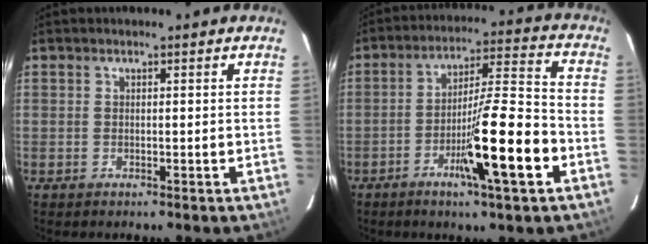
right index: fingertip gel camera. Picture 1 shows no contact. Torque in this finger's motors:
{"motor_torque": [1.29, -0.85, 0.64, 0.21]}